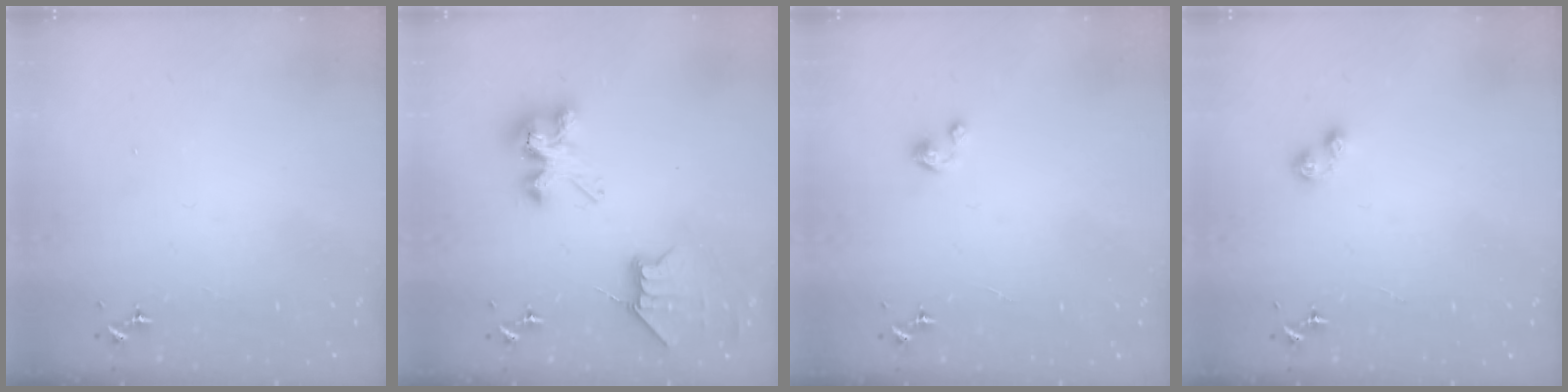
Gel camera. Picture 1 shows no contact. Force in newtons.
{"total": 7.9, "press": 7.9, "slide": 0.2}
{"total": 2.1, "press": 2.1, "slide": 0.1}
{"total": 4.5, "press": 4.5, "slide": 0.5}